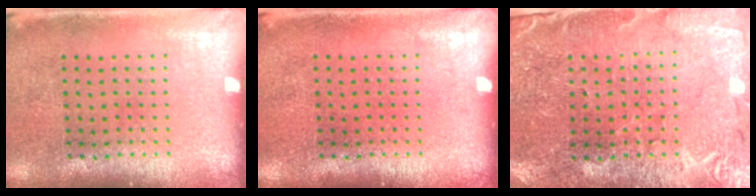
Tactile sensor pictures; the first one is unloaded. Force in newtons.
{"total": 0.0}
{"total": 1.0, "press": 1.0, "slide": 0.2}